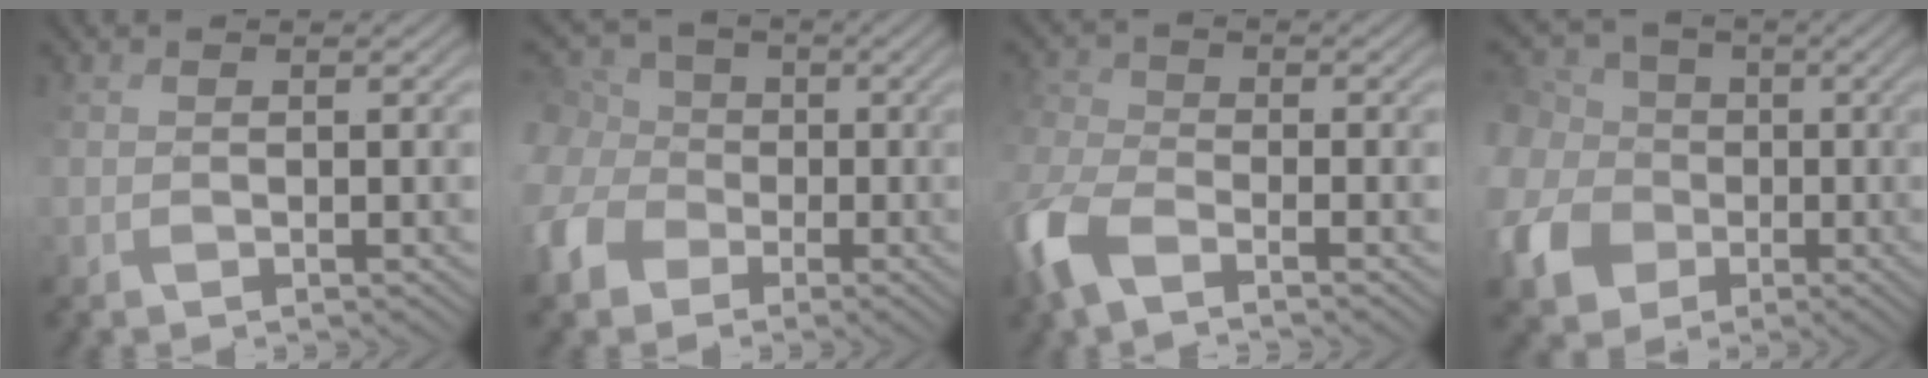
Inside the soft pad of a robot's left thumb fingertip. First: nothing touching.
{"total": 8.5, "force": [-0.8, 7.4, 4.1], "torque": [-0.137, 0.003, -0.019]}
{"total": 7.0, "force": [-3.1, 3.5, 5.2], "torque": [-0.147, -0.006, -0.072]}
{"total": 11.8, "force": [0.1, 10.6, 5.2], "torque": [-0.191, -0.006, -0.008]}